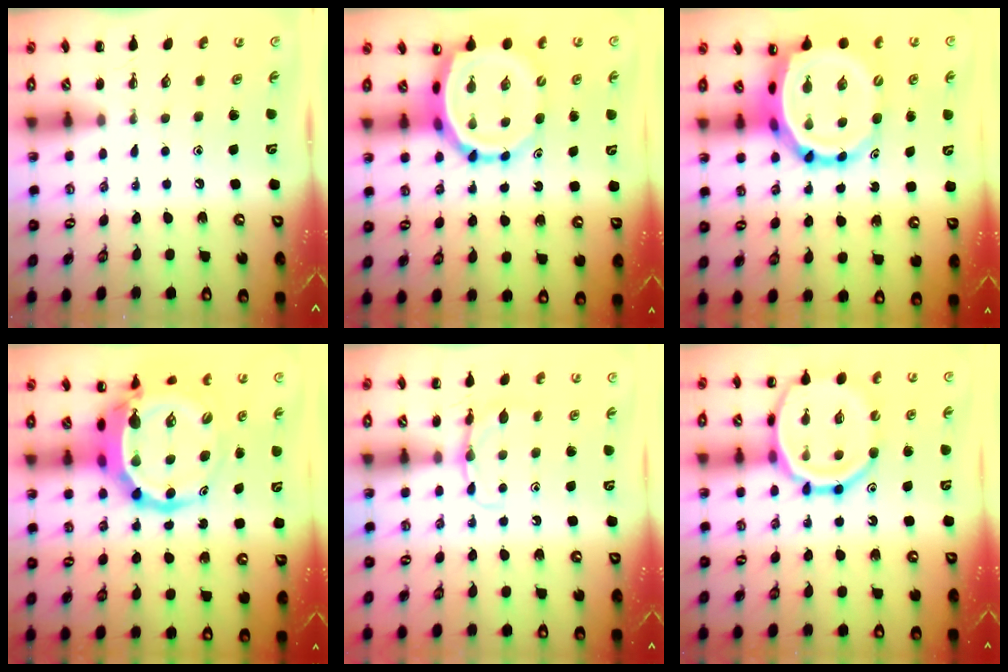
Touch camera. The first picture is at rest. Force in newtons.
{"total": 8.5, "press": 8.1, "slide": 2.3}
{"total": 11.3, "press": 10.9, "slide": 2.7}
{"total": 9.3, "press": 9.0, "slide": 2.4}
{"total": 4.6, "press": 4.3, "slide": 1.5}
{"total": 18.1, "press": 17.8, "slide": 3.3}